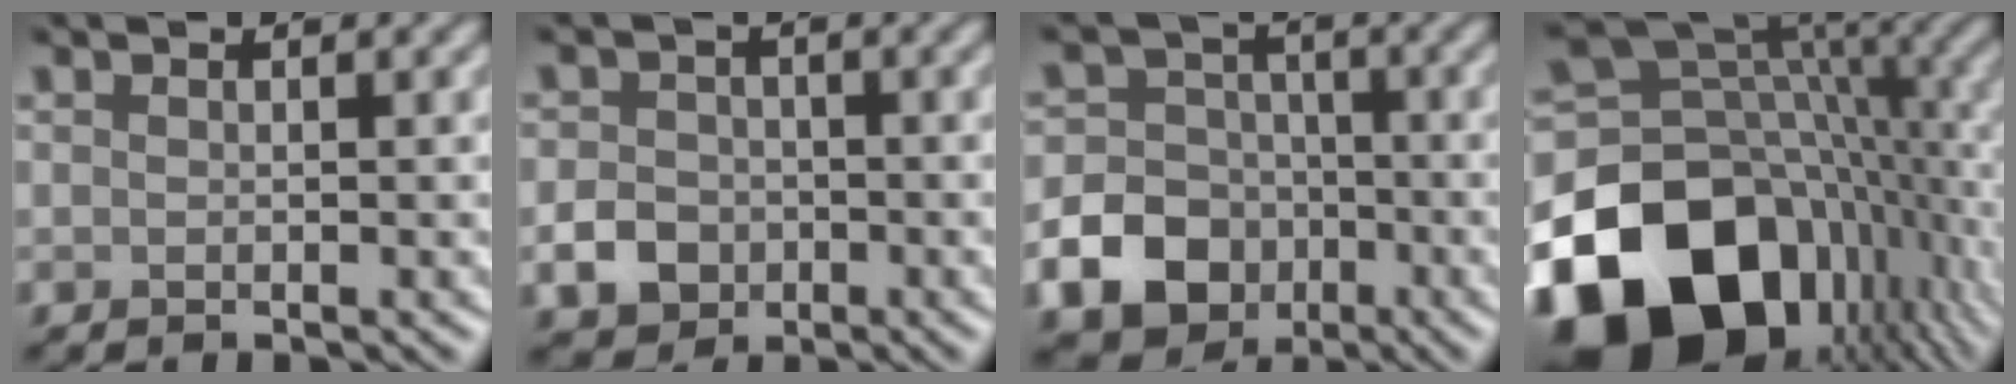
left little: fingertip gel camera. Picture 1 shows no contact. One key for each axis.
{"total": 3.3, "fx": -1.1, "fy": 2.8, "fz": 1.4, "tx": -0.022, "ty": 0.001, "tz": -0.026}
{"total": 13.7, "fx": -5.7, "fy": 11.9, "fz": 3.7, "tx": -0.089, "ty": -0.041, "tz": -0.112}
{"total": 19.0, "fx": -6.9, "fy": 13.2, "fz": 11.7, "tx": -0.244, "ty": -0.018, "tz": -0.128}